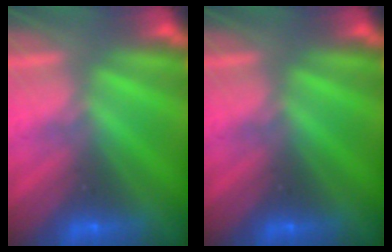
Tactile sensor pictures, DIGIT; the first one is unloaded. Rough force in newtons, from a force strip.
{"total": 0.0}